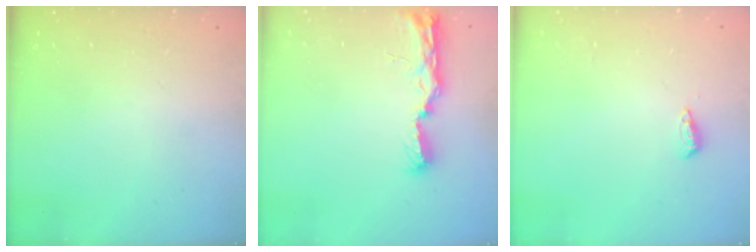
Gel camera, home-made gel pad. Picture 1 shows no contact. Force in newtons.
{"total": 8.8, "press": 8.7, "slide": 0.9}
{"total": 5.3, "press": 5.2, "slide": 1.1}